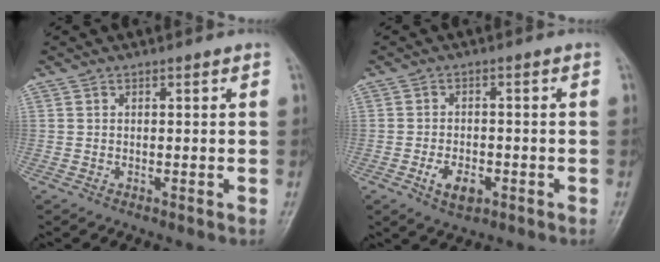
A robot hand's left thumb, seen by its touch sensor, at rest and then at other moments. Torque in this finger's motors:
{"motor_torque": [-0.06, 0.16, 0.11, 0.05, 0.00]}